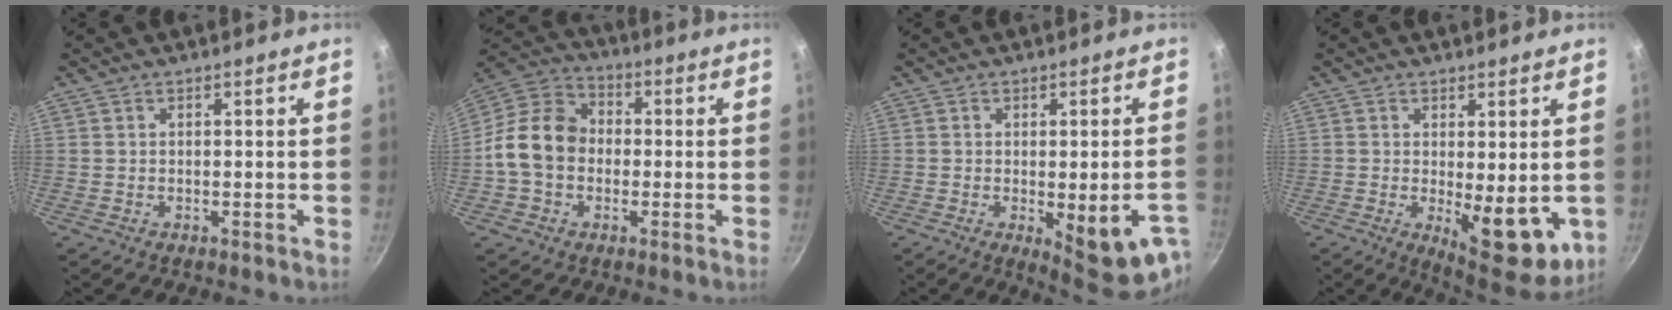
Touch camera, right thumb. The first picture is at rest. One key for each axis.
{"total": 12.8, "fx": -1.3, "fy": 10.2, "fz": 7.7, "tx": -0.107, "ty": 0.032, "tz": -0.045}
{"total": 14.3, "fx": -4.7, "fy": 4.4, "fz": 12.7, "tx": -0.133, "ty": -0.004, "tz": -0.047}
{"total": 11.5, "fx": -1.4, "fy": 4.7, "fz": 10.4, "tx": -0.117, "ty": -0.012, "tz": -0.005}